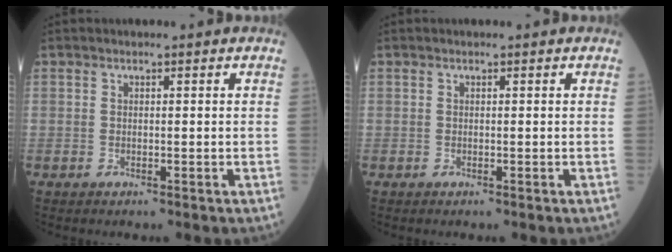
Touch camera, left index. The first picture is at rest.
{"total": 0.0}